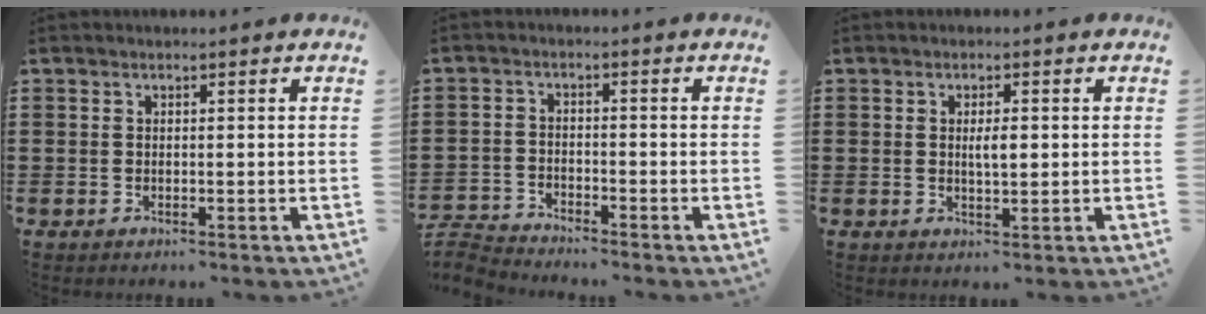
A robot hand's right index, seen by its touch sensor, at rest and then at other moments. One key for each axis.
{"total": 3.4, "fx": -3.3, "fy": 0.3, "fz": -0.1, "tx": -0.013, "ty": -0.002, "tz": -0.075}
{"total": 2.7, "fx": 0.3, "fy": 0.8, "fz": 2.6, "tx": -0.051, "ty": 0.001, "tz": 0.003}